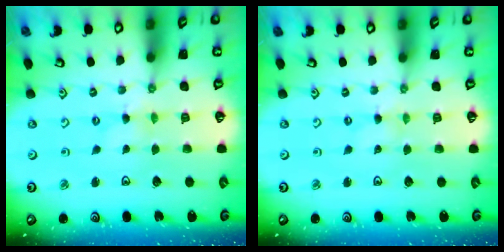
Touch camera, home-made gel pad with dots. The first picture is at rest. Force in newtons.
{"total": 0.0}